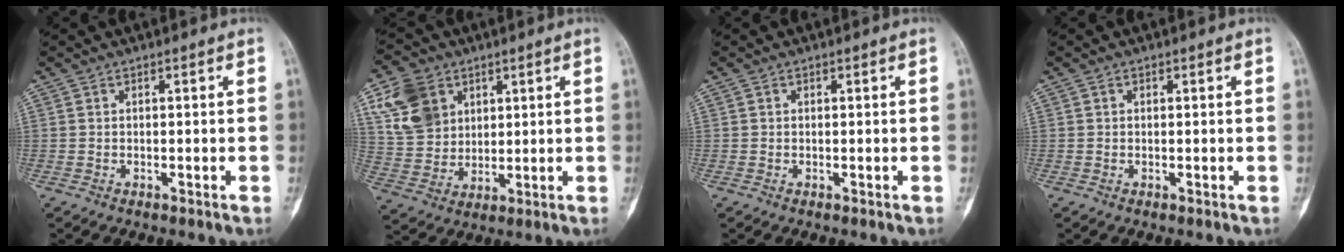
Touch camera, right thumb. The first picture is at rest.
{"total": 11.8, "force": [5.0, 9.1, 5.5], "torque": [-0.088, -0.008, 0.106]}
{"total": 0.0}
{"total": 0.0}